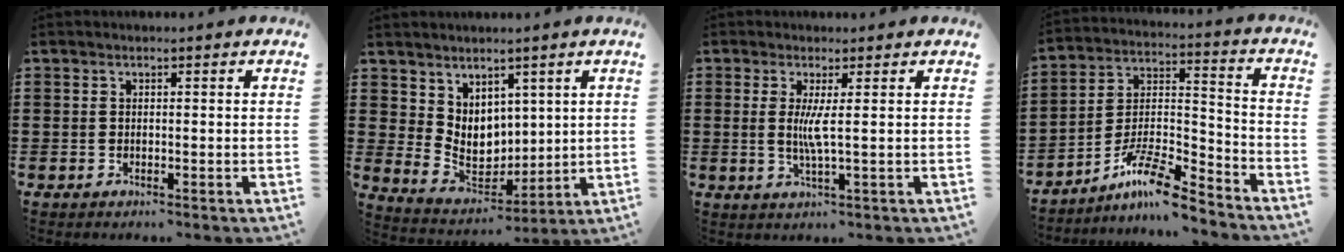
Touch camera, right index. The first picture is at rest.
{"total": 6.2, "force": [3.5, 4.8, 1.7], "torque": [-0.049, -0.014, 0.071]}
{"total": 3.8, "force": [0.5, -0.1, 3.8], "torque": [-0.080, -0.010, 0.004]}
{"total": 9.9, "force": [-8.1, 1.3, 5.5], "torque": [-0.106, 0.010, -0.156]}